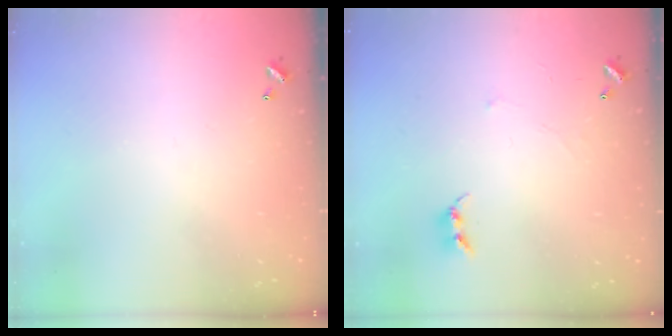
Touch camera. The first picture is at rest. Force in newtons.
{"total": 2.4, "press": 2.4, "slide": 0.4}